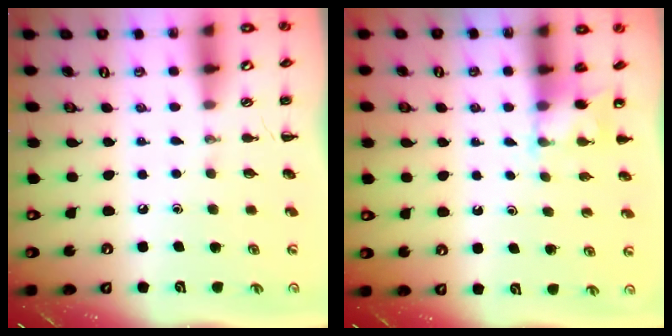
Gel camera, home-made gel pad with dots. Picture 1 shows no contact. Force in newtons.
{"total": 4.8, "press": 4.7, "slide": 1.3}